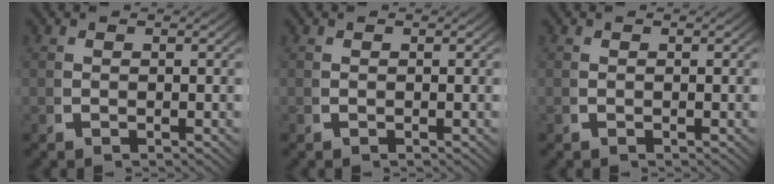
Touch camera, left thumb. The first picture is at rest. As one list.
[{"total": 0.0}, {"total": 0.0}]